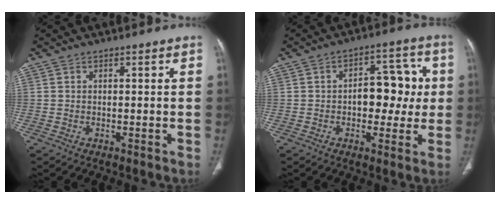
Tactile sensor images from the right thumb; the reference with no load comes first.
{"total": 10.5, "force": [0.0, 6.6, 8.1], "torque": [-0.060, 0.029, -0.002]}